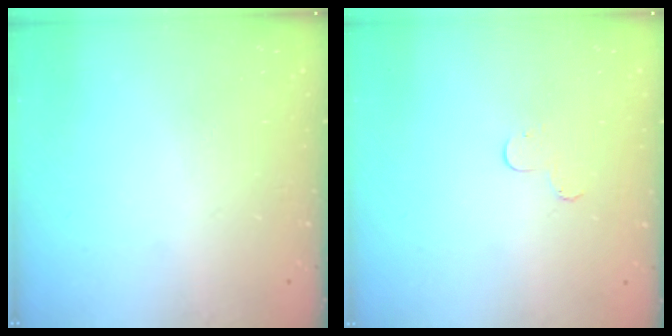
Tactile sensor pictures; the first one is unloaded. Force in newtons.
{"total": 4.8, "press": 4.8, "slide": 0.5}